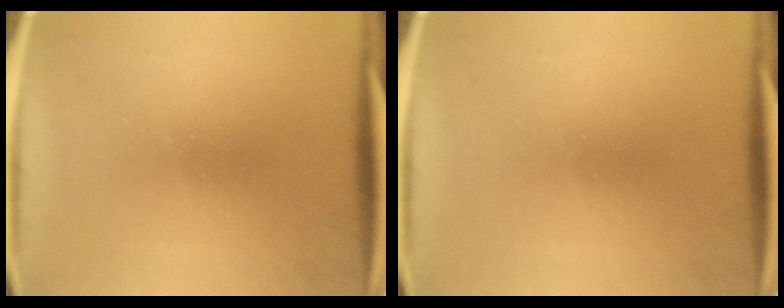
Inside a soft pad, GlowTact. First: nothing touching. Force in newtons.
{"total": 0.0}